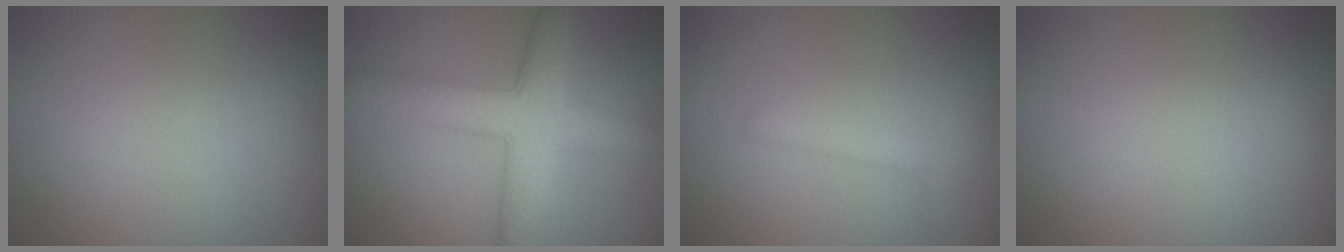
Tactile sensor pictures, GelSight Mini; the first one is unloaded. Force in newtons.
{"total": 6.2, "press": 6.2, "slide": 0.2}
{"total": 1.8, "press": 1.8, "slide": 0.2}
{"total": 0.0}